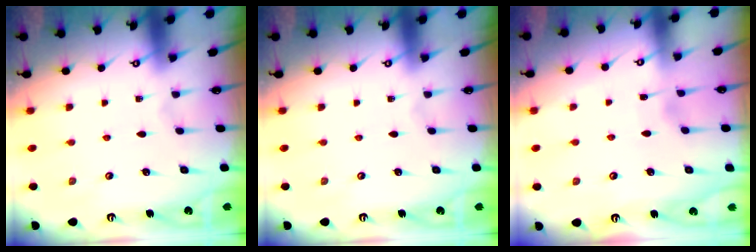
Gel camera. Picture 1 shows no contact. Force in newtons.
{"total": 0.0}
{"total": 2.6, "press": 2.6, "slide": 0.4}